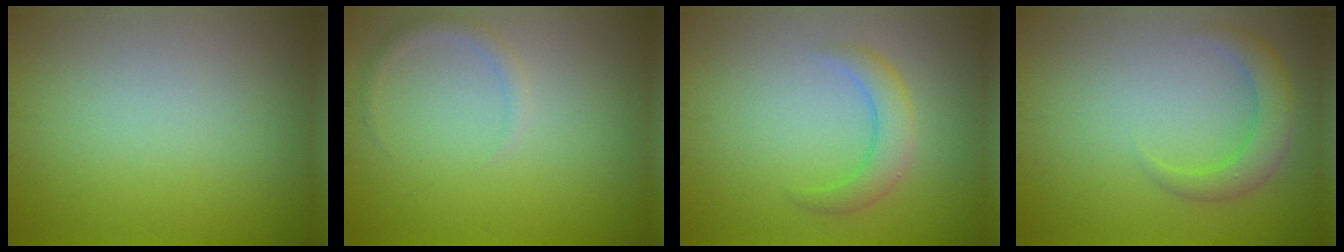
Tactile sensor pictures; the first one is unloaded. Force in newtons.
{"total": 1.2, "press": 1.2, "slide": 0.0}
{"total": 2.8, "press": 2.7, "slide": 0.2}
{"total": 3.0, "press": 3.0, "slide": 0.1}